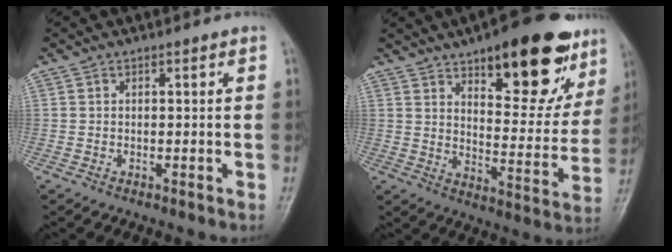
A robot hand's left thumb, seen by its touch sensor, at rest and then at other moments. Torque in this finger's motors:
{"motor_torque": [0.76, 0.72, 1.43, -1.33, 0.23]}